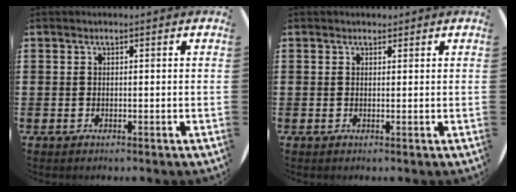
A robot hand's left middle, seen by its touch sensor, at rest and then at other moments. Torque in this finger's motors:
{"motor_torque": [0.04, -0.03, -0.02, 0.00]}